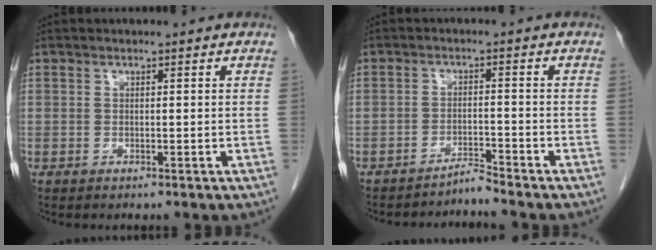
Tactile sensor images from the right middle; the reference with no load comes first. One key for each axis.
{"total": 2.5, "fx": -2.3, "fy": -0.8, "fz": -0.1, "tx": 0.011, "ty": -0.010, "tz": -0.039}